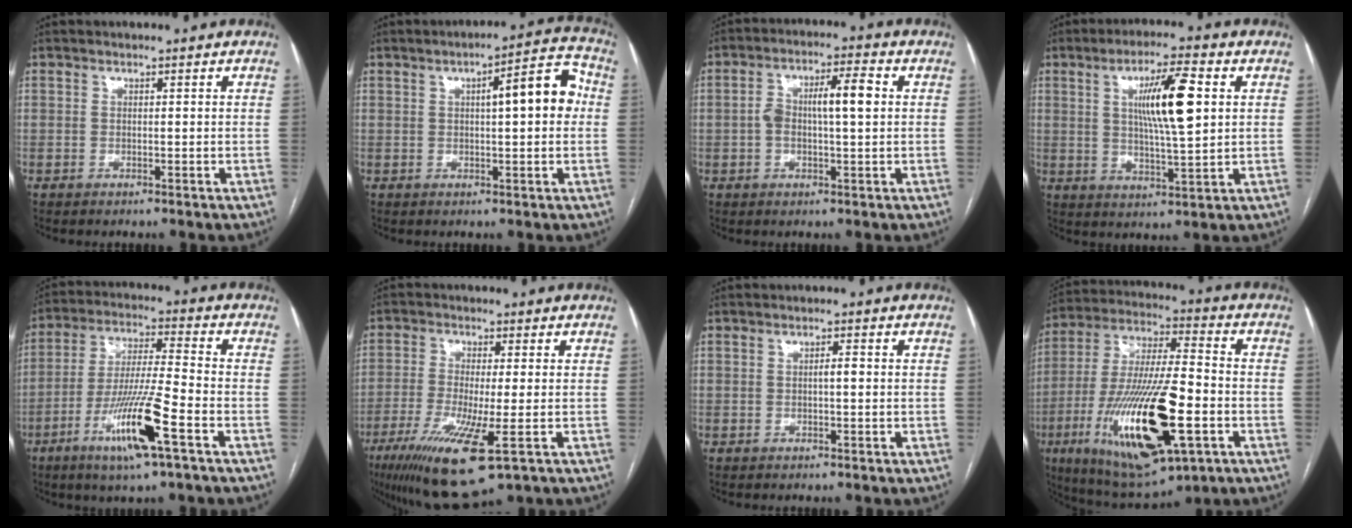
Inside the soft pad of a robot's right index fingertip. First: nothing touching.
{"total": 8.8, "force": [1.3, 1.8, 8.5], "torque": [-0.116, 0.028, 0.014]}
{"total": 7.8, "force": [0.6, 1.9, 7.6], "torque": [-0.142, 0.022, 0.009]}
{"total": 10.9, "force": [2.7, 1.3, 10.5], "torque": [-0.183, 0.002, 0.046]}
{"total": 13.4, "force": [-6.2, 0.2, 11.9], "torque": [-0.235, -0.019, -0.115]}
{"total": 12.8, "force": [-5.8, 1.5, 11.3], "torque": [-0.215, -0.038, -0.096]}
{"total": 1.2, "force": [-0.1, 0.2, 1.2], "torque": [-0.020, 0.003, -0.001]}
{"total": 24.2, "force": [-7.7, 5.7, 22.3], "torque": [-0.460, -0.032, -0.122]}